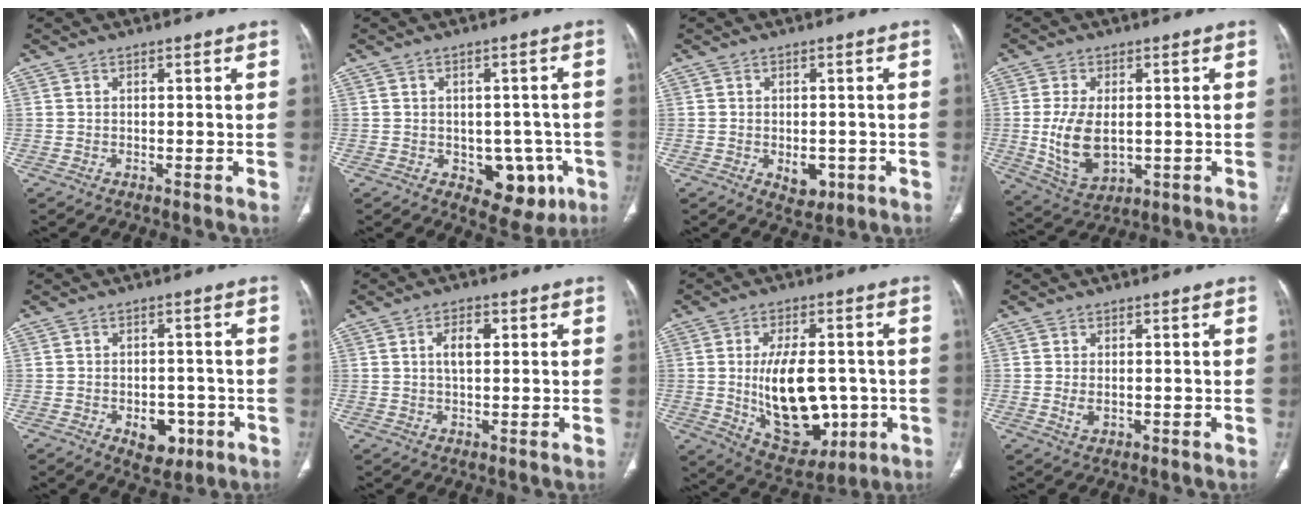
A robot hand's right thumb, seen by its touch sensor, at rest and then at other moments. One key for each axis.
{"total": 9.4, "fx": -2.9, "fy": 6.3, "fz": 6.3, "tx": -0.036, "ty": 0.012, "tz": -0.025}
{"total": 4.5, "fx": -1.3, "fy": 3.0, "fz": 3.1, "tx": -0.025, "ty": 0.002, "tz": -0.007}
{"total": 10.4, "fx": -0.4, "fy": 6.1, "fz": 8.3, "tx": -0.155, "ty": -0.010, "tz": 0.009}
{"total": 6.6, "fx": -2.6, "fy": 4.4, "fz": 4.2, "tx": -0.029, "ty": 0.014, "tz": -0.026}
{"total": 4.3, "fx": 1.1, "fy": 2.1, "fz": 3.6, "tx": -0.064, "ty": 0.004, "tz": 0.019}
{"total": 17.3, "fx": -1.6, "fy": 9.9, "fz": 14.1, "tx": -0.199, "ty": -0.003, "tz": 0.002}
{"total": 2.1, "fx": -0.1, "fy": 1.3, "fz": 1.6, "tx": -0.033, "ty": -0.005, "tz": 0.002}